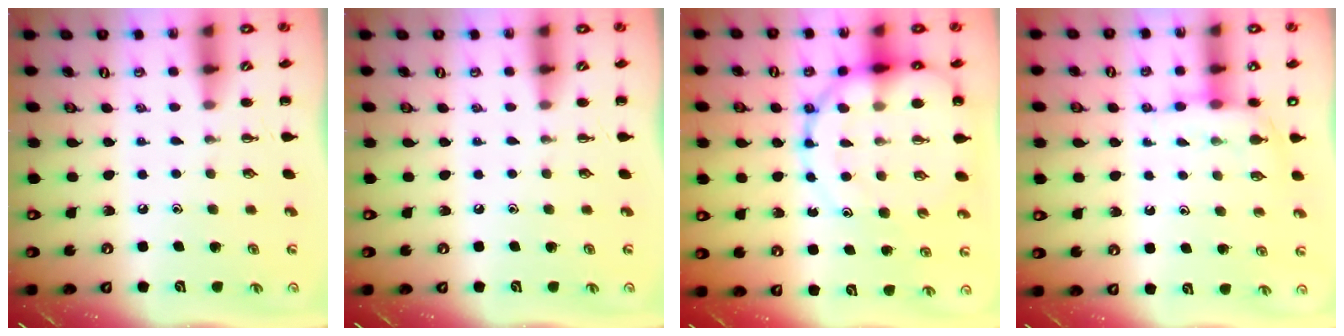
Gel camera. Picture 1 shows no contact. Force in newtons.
{"total": 0.0}
{"total": 17.2, "press": 17.0, "slide": 3.1}
{"total": 8.0, "press": 7.9, "slide": 1.4}